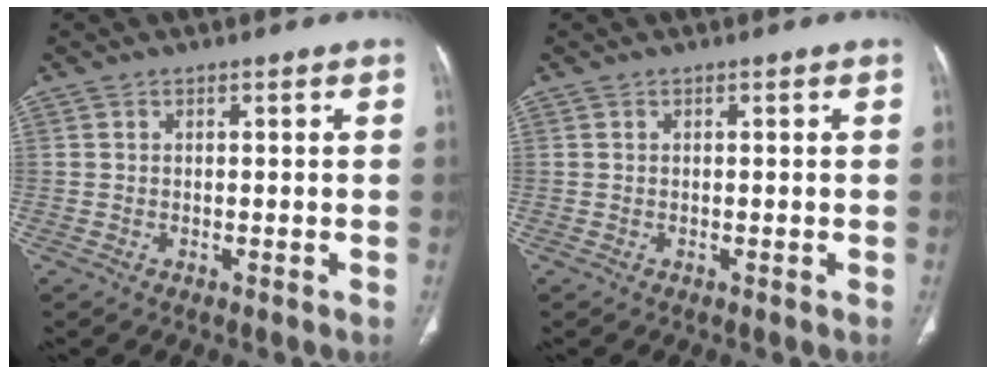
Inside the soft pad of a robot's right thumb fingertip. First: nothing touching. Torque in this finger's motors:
{"motor_torque": [0.45, 0.44, -0.21, -0.44, 0.06]}